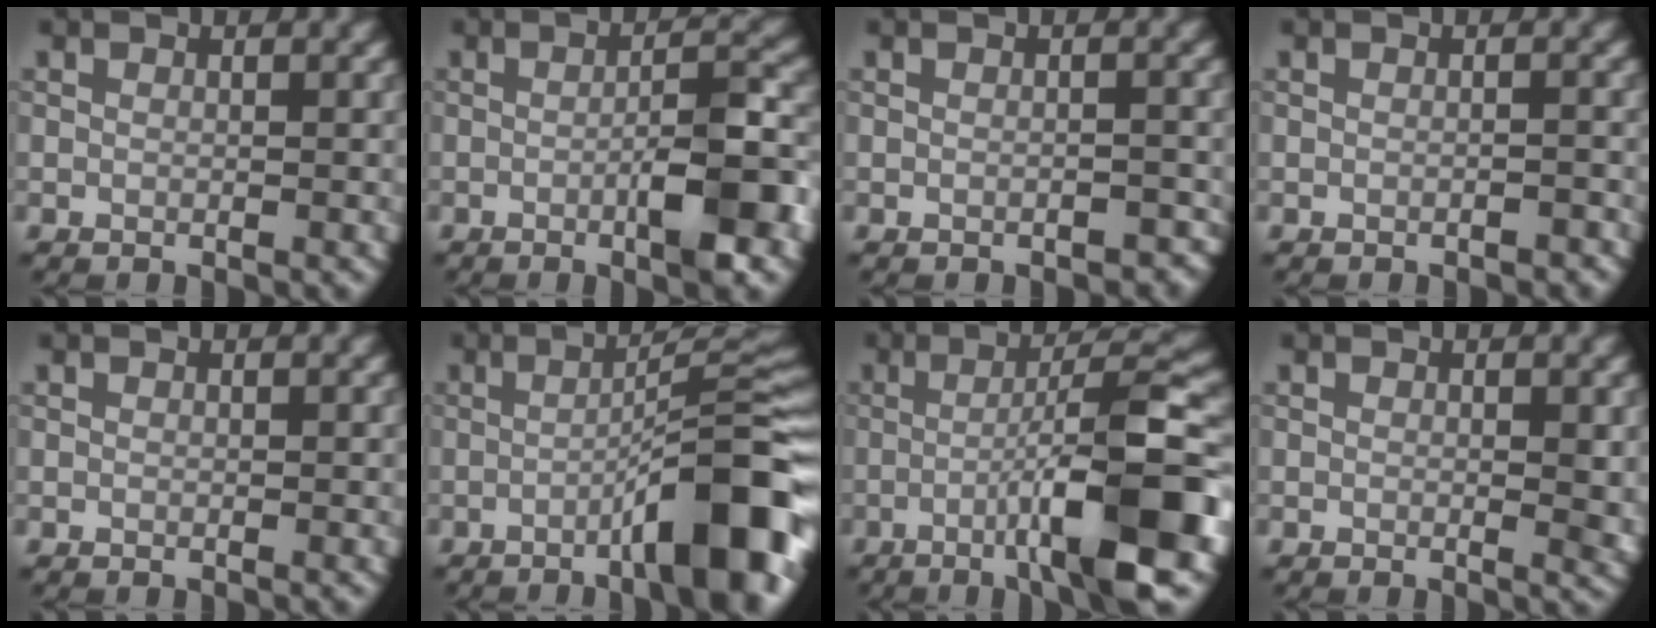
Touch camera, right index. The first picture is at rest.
{"total": 6.3, "force": [-1.8, 1.1, 5.9], "torque": [-0.088, 0.009, -0.029]}
{"total": 1.3, "force": [-0.9, 0.6, 0.8], "torque": [-0.012, 0.002, -0.011]}
{"total": 1.0, "force": [-0.9, 0.2, 0.5], "torque": [-0.005, 0.004, -0.013]}
{"total": 0.0}
{"total": 10.9, "force": [-4.2, 1.9, 9.8], "torque": [-0.121, 0.019, -0.067]}
{"total": 10.8, "force": [-3.0, 1.5, 10.3], "torque": [-0.139, 0.018, -0.053]}
{"total": 1.9, "force": [0.0, 0.4, 1.8], "torque": [-0.024, -0.006, -0.001]}